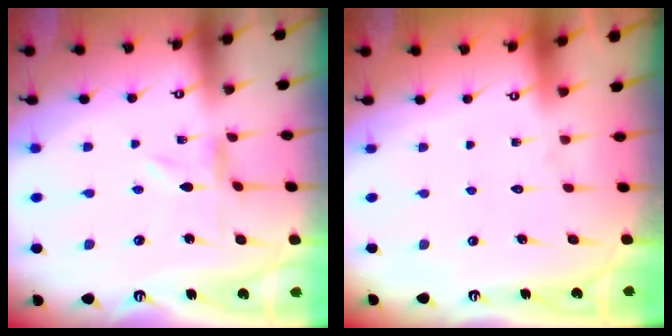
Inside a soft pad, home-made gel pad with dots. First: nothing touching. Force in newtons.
{"total": 1.6, "press": 1.6, "slide": 0.1}